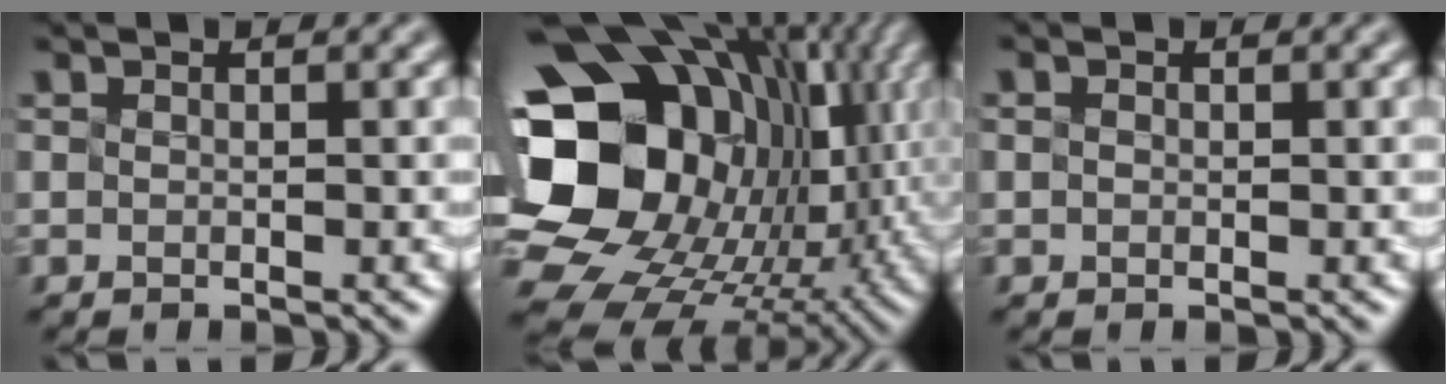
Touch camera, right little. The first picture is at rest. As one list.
[{"total": 20.1, "force": [1.5, 16.3, 11.6], "torque": [-0.234, 0.000, 0.040]}, {"total": 0.8, "force": [-0.5, -0.3, -0.5], "torque": [0.003, 0.001, -0.001]}]